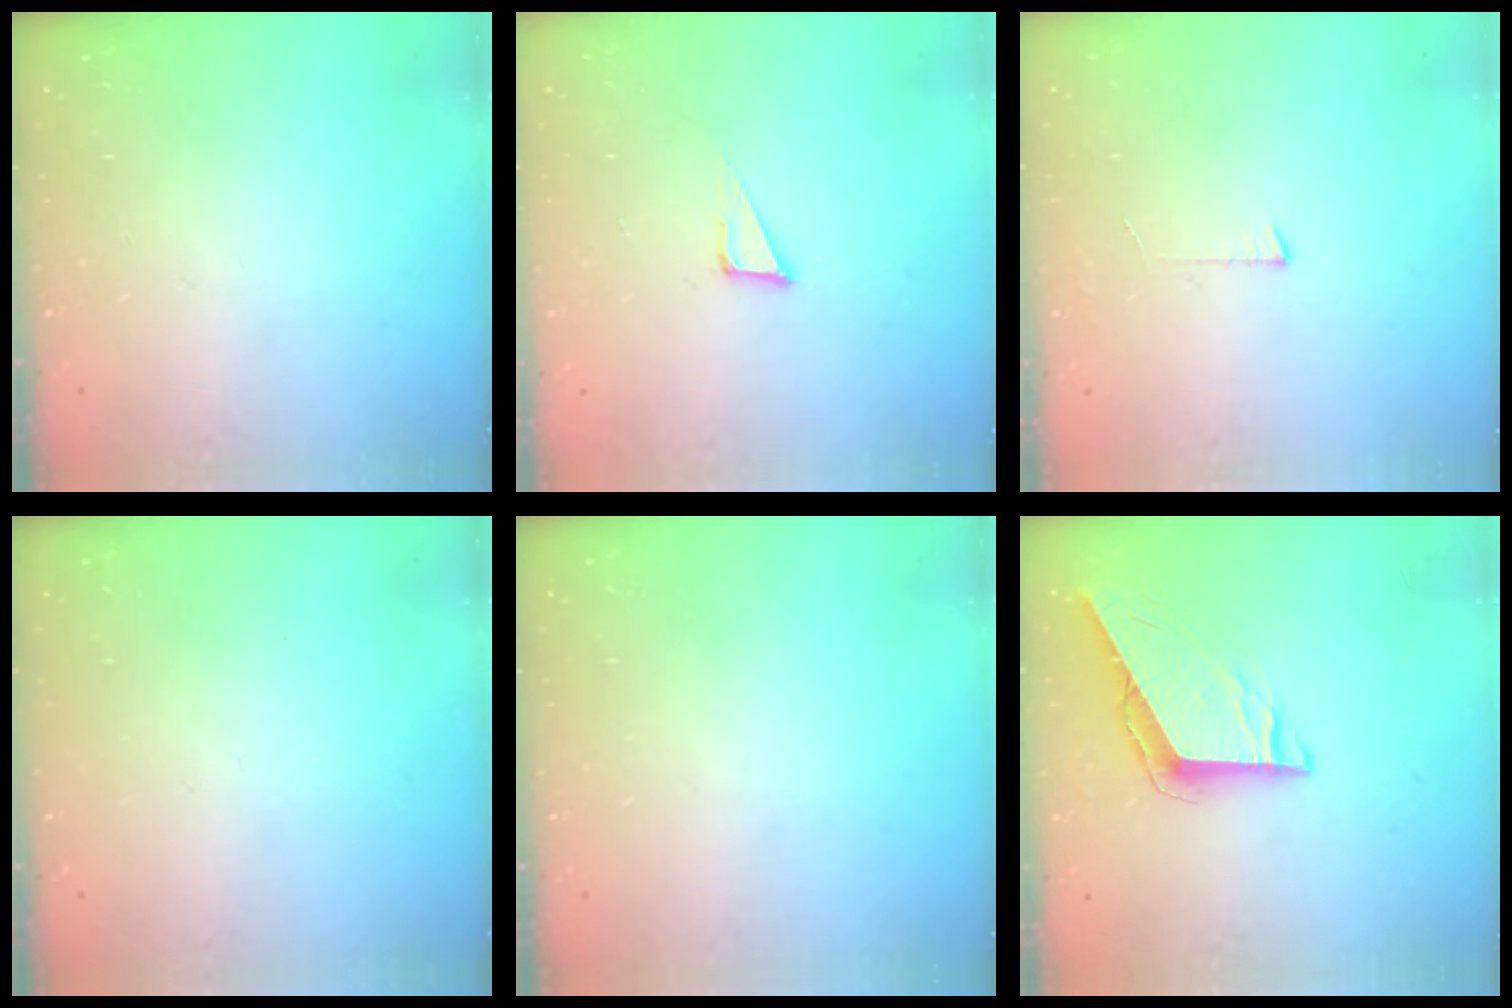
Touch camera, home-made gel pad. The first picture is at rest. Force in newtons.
{"total": 5.1, "press": 5.0, "slide": 0.9}
{"total": 3.0, "press": 3.0, "slide": 0.3}
{"total": 0.0}
{"total": 0.0}
{"total": 7.5, "press": 7.5, "slide": 0.3}